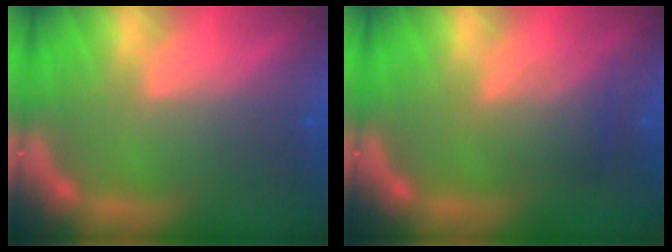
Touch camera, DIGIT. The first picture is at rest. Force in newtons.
{"total": 3.0}